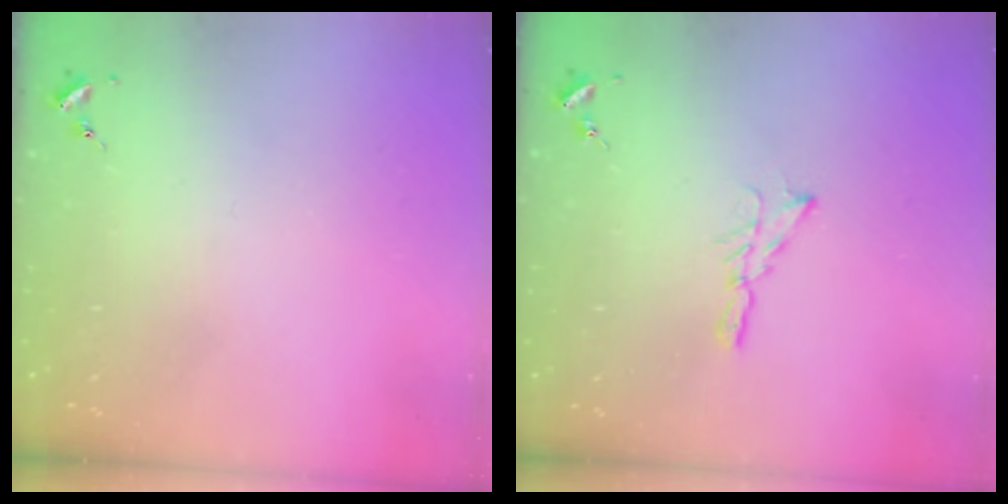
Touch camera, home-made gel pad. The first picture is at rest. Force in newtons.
{"total": 6.2, "press": 6.1, "slide": 0.8}